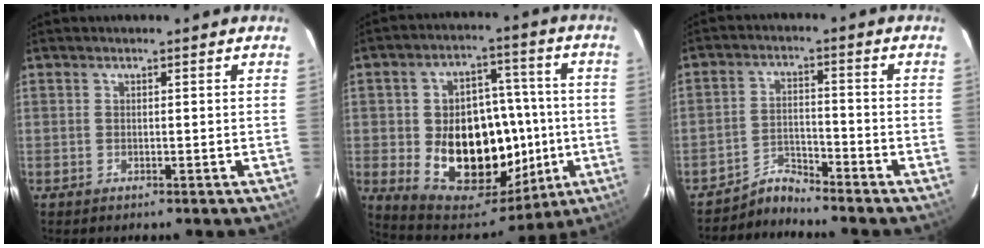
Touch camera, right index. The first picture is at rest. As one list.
[{"total": 22.3, "force": [-3.0, 15.7, 15.6], "torque": [-0.287, 0.020, -0.018]}, {"total": 4.2, "force": [-4.1, -0.1, -0.9], "torque": [0.012, 0.019, -0.078]}]